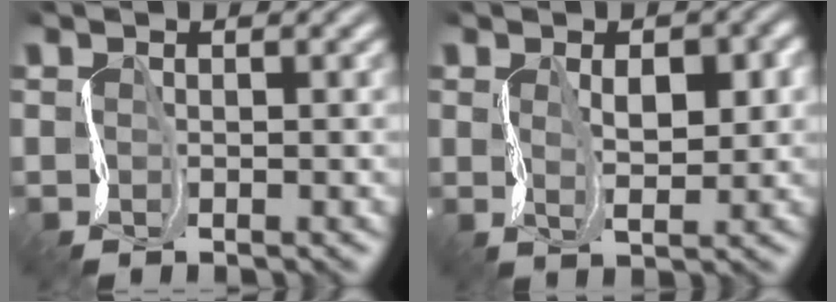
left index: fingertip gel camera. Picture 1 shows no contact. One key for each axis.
{"total": 3.6, "fx": 0.2, "fy": 1.8, "fz": 3.1, "tx": -0.060, "ty": 0.000, "tz": 0.017}